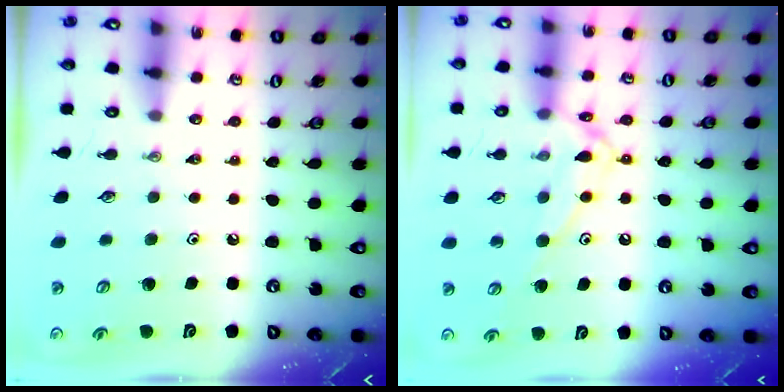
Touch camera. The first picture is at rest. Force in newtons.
{"total": 11.4, "press": 11.3, "slide": 1.2}